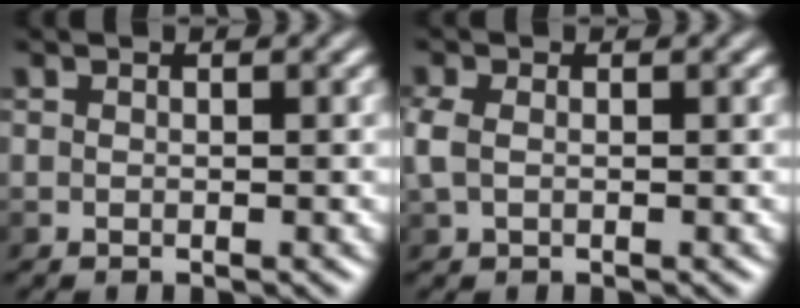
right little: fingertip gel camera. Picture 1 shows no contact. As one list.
[{"total": 1.8, "force": [0.0, 1.2, 1.2], "torque": [-0.035, 0.003, -0.002]}]